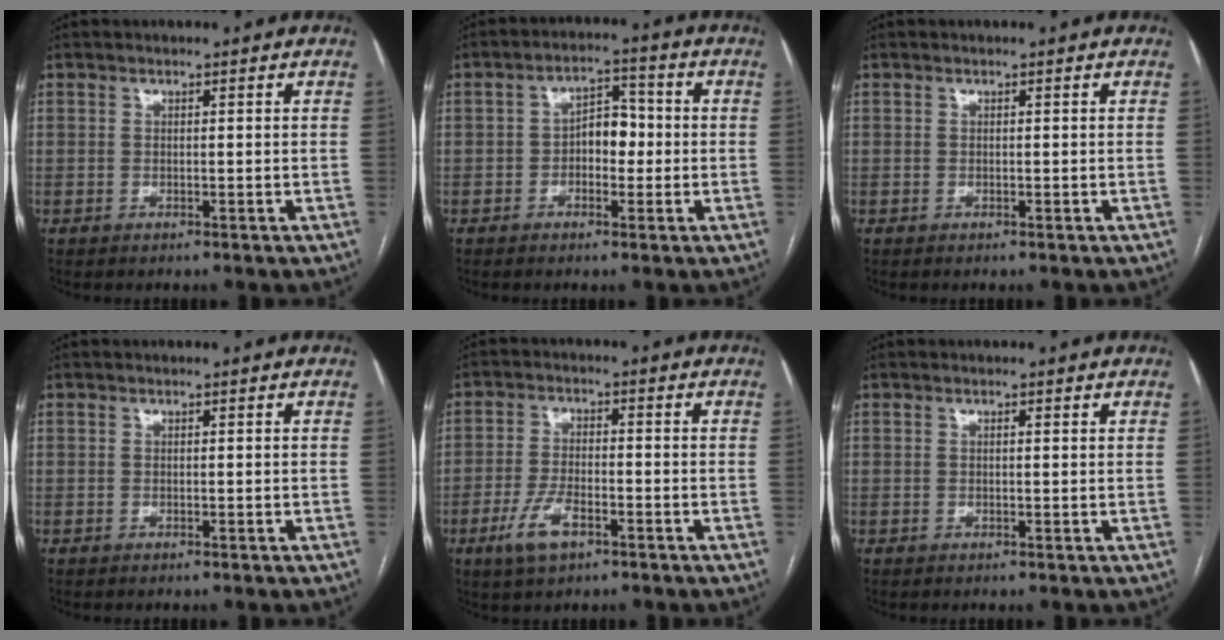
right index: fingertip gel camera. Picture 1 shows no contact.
{"total": 5.3, "force": [-0.7, 3.1, 4.2], "torque": [-0.060, 0.020, -0.014]}
{"total": 0.0}
{"total": 0.0}
{"total": 6.2, "force": [-3.2, 2.4, 4.7], "torque": [-0.101, -0.004, -0.055]}
{"total": 0.5, "force": [0.3, 0.0, 0.4], "torque": [-0.008, 0.001, 0.003]}